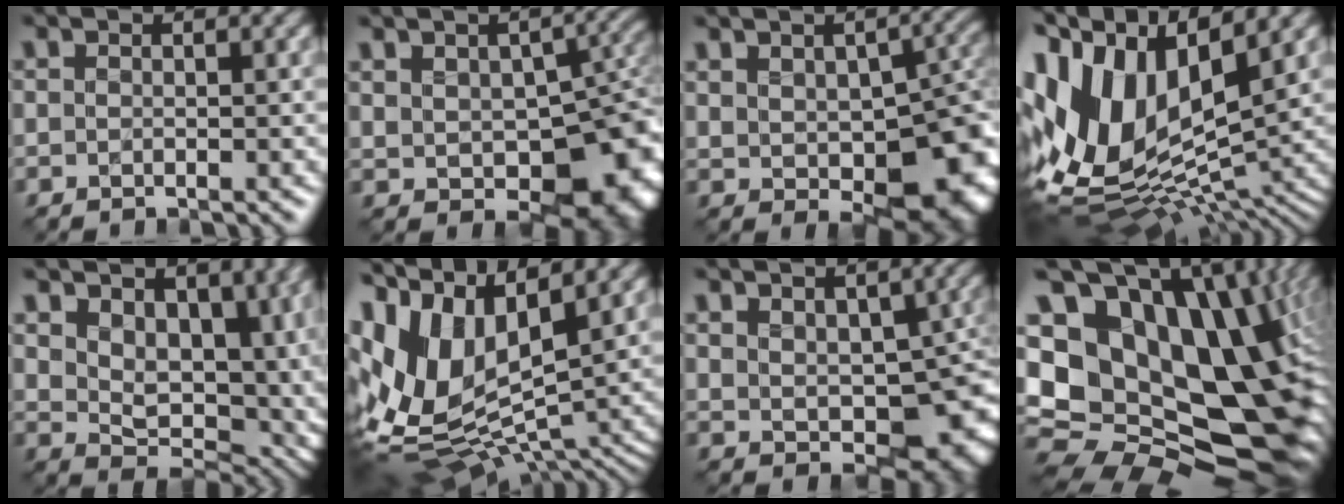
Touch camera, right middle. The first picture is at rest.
{"total": 13.0, "force": [-2.8, 7.9, 9.9], "torque": [-0.129, -0.022, -0.018]}
{"total": 11.7, "force": [-1.6, 7.2, 9.1], "torque": [-0.106, -0.024, 0.008]}
{"total": 15.0, "force": [4.3, 8.3, 11.8], "torque": [-0.250, 0.015, 0.085]}
{"total": 11.4, "force": [4.4, 6.7, 8.0], "torque": [-0.111, 0.002, 0.077]}
{"total": 14.1, "force": [3.1, 7.1, 11.8], "torque": [-0.260, 0.001, 0.076]}
{"total": 9.2, "force": [-0.2, 5.9, 7.1], "torque": [-0.093, -0.024, 0.025]}
{"total": 20.0, "force": [1.5, 13.8, 14.4], "torque": [-0.259, -0.002, 0.062]}